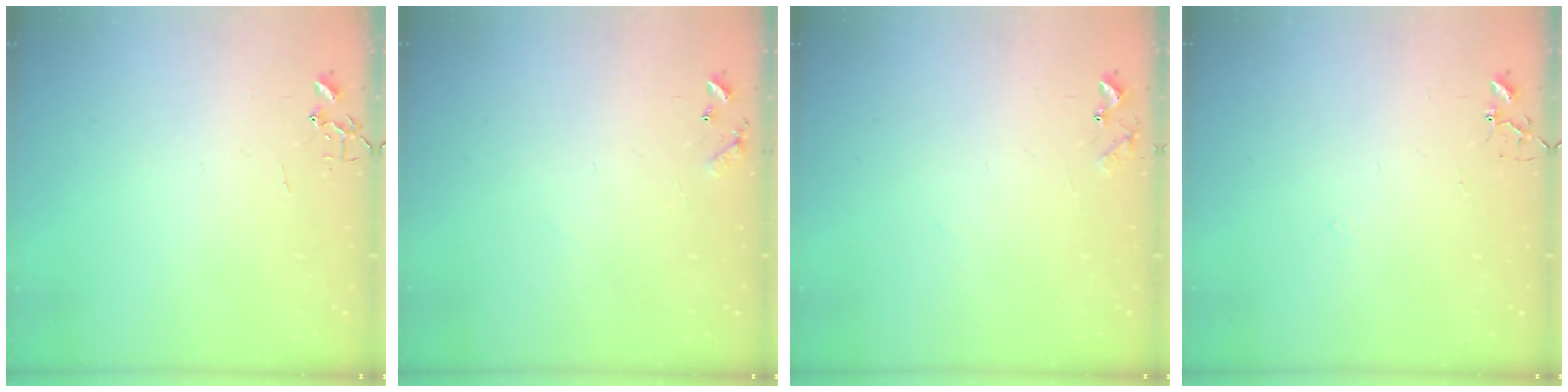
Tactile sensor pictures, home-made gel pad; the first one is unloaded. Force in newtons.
{"total": 7.2, "press": 7.2, "slide": 0.5}
{"total": 7.8, "press": 7.8, "slide": 0.5}
{"total": 5.7, "press": 5.6, "slide": 0.7}